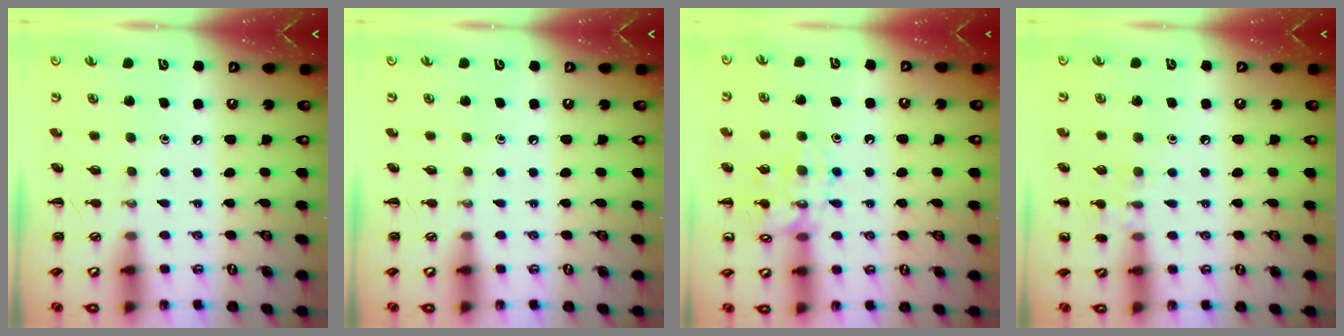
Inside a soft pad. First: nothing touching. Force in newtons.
{"total": 0.0}
{"total": 12.8, "press": 12.8, "slide": 0.8}
{"total": 7.1, "press": 6.7, "slide": 2.2}